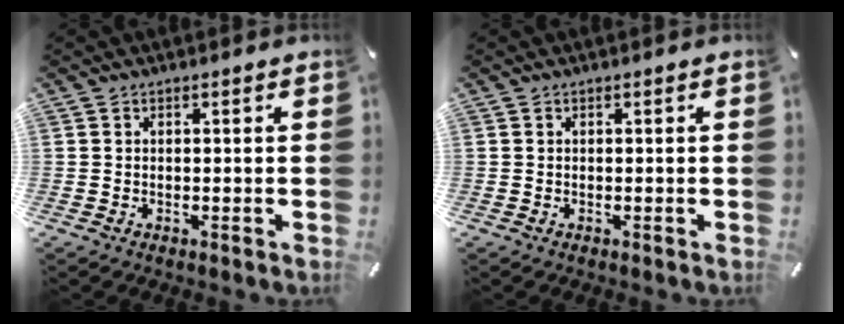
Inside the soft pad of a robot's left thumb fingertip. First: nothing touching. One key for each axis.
{"total": 0.0}